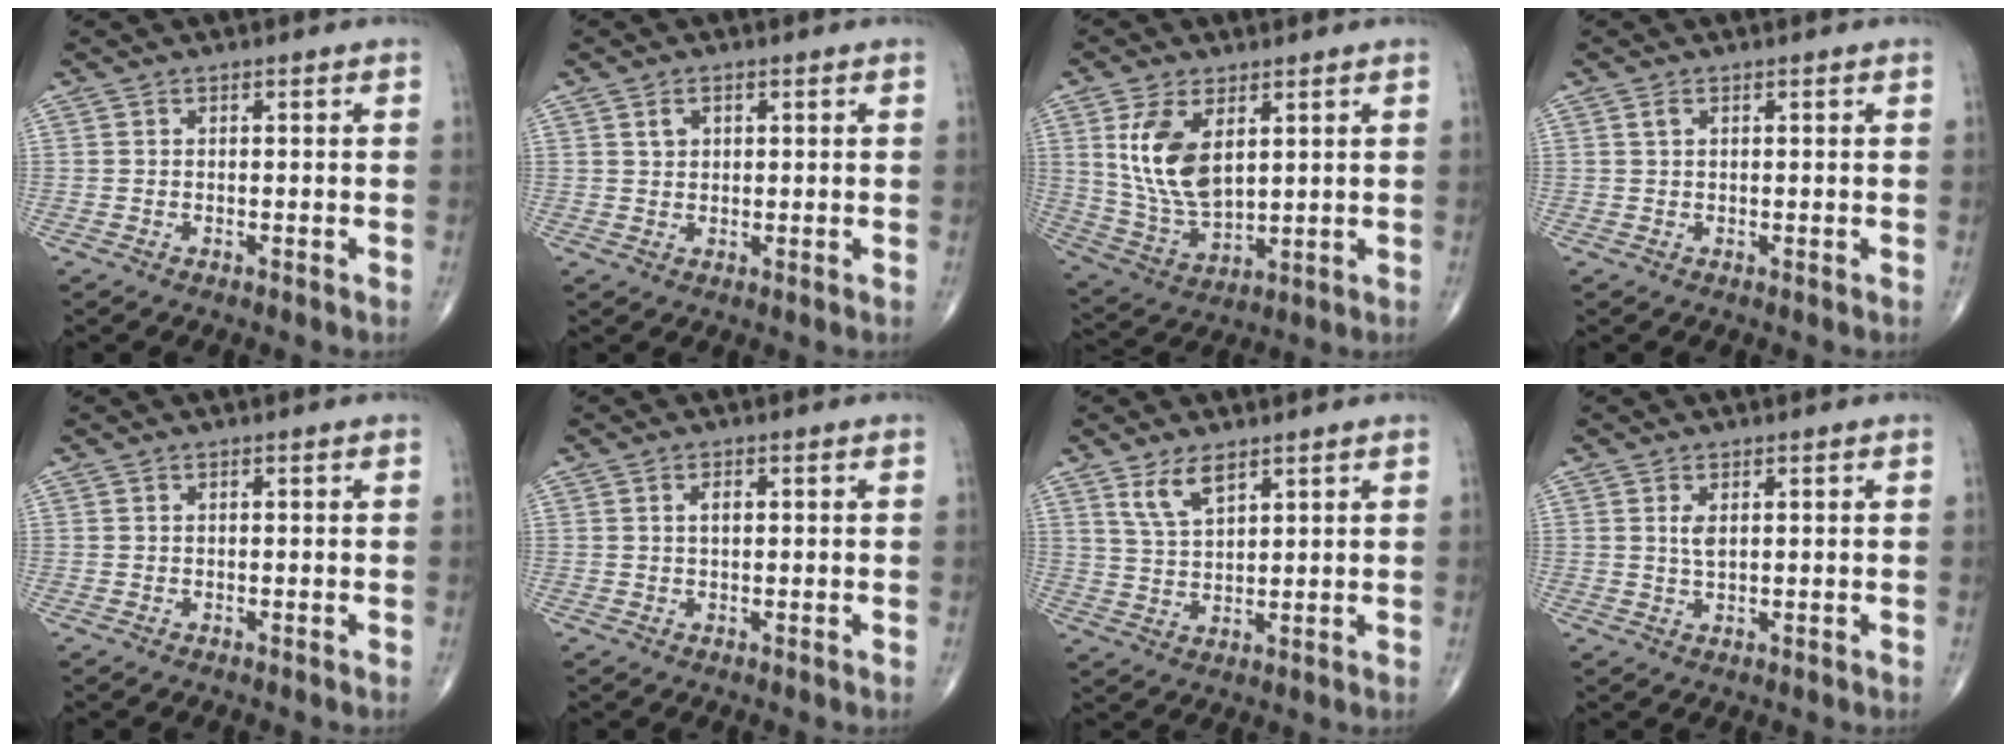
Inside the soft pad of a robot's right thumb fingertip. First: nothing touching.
{"total": 2.3, "force": [1.0, 1.6, 1.4], "torque": [-0.018, 0.000, 0.019]}
{"total": 12.4, "force": [3.8, 6.8, 9.8], "torque": [-0.183, -0.018, 0.086]}
{"total": 1.0, "force": [0.4, 0.6, 0.7], "torque": [-0.015, 0.005, 0.008]}
{"total": 0.0}
{"total": 1.6, "force": [0.3, 0.8, 1.3], "torque": [-0.020, 0.002, 0.004]}
{"total": 5.8, "force": [3.7, 2.4, 3.8], "torque": [-0.066, -0.021, 0.076]}
{"total": 2.3, "force": [0.6, 1.0, 1.9], "torque": [-0.034, -0.004, 0.015]}